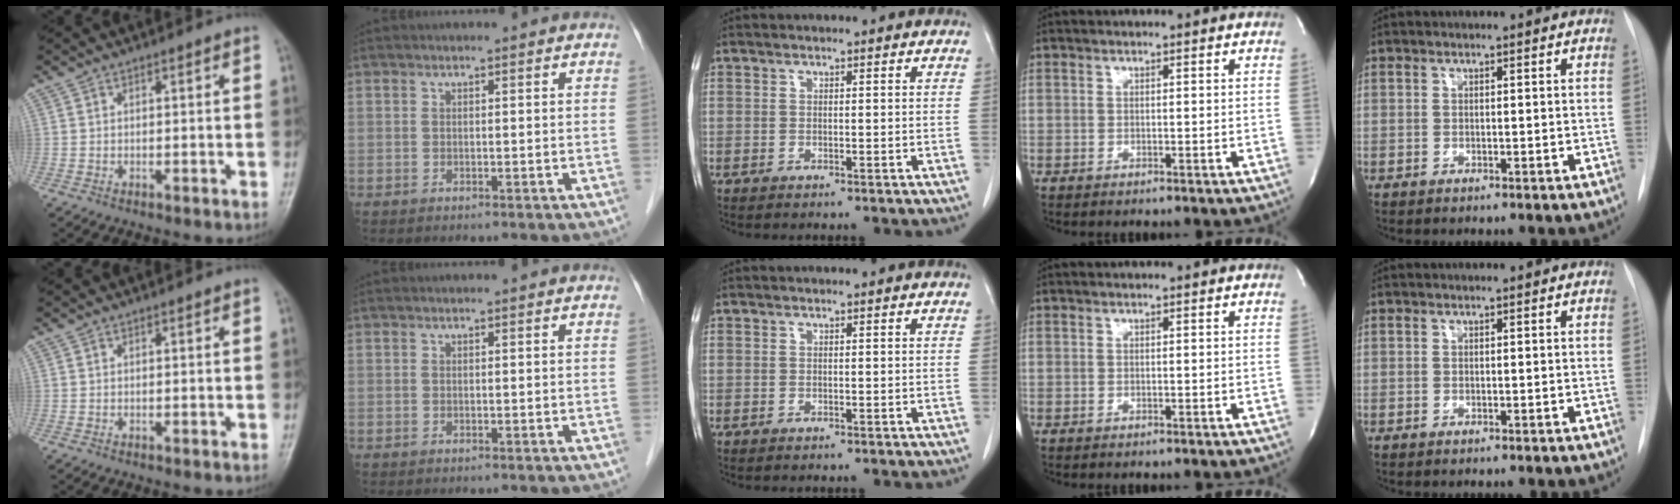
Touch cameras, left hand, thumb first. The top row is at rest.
{}